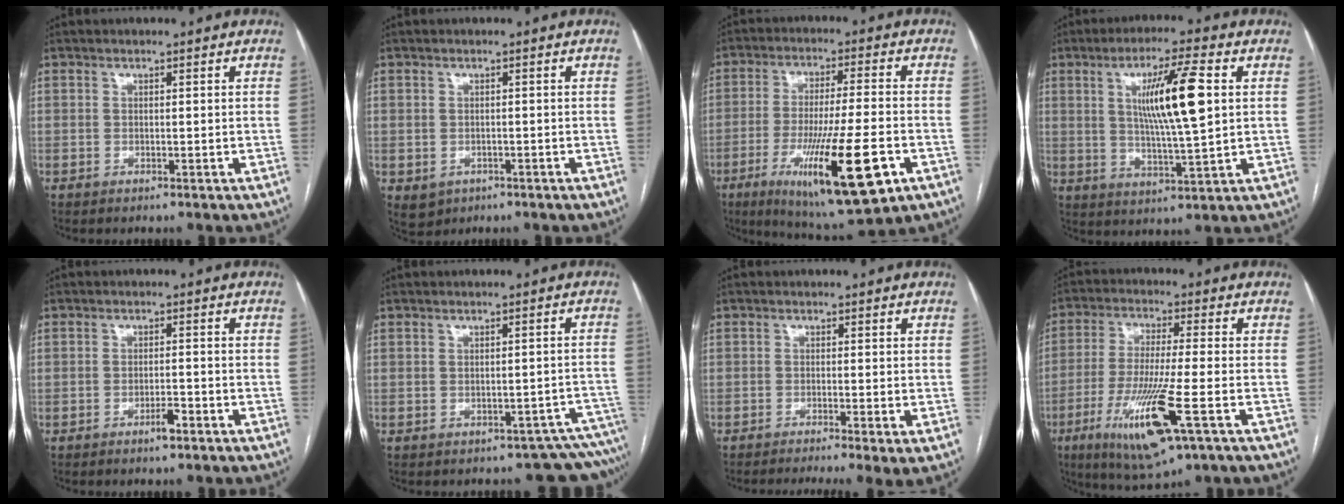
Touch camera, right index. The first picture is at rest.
{"total": 3.5, "force": [-1.4, 3.1, 0.9], "torque": [-0.013, -0.001, -0.009]}
{"total": 18.3, "force": [-7.4, 2.2, 16.6], "torque": [-0.277, -0.035, -0.110]}
{"total": 11.9, "force": [2.7, 0.5, 11.5], "torque": [-0.201, -0.002, 0.048]}
{"total": 2.2, "force": [-1.4, 0.4, 1.7], "torque": [-0.027, 0.002, -0.020]}
{"total": 7.3, "force": [-6.6, 3.0, 0.4], "torque": [0.031, 0.044, -0.061]}
{"total": 6.7, "force": [-4.5, 0.5, 5.0], "torque": [-0.068, -0.013, -0.072]}
{"total": 13.9, "force": [-5.6, 0.8, 12.7], "torque": [-0.255, -0.032, -0.094]}